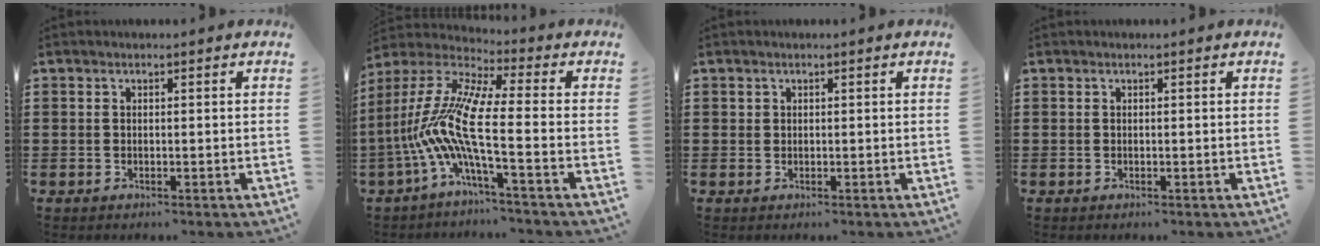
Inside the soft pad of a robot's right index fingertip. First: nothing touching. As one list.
[{"total": 12.2, "force": [-3.2, 2.5, 11.5], "torque": [-0.281, -0.029, -0.076]}, {"total": 0.8, "force": [0.4, 0.6, 0.1], "torque": [-0.003, 0.003, 0.008]}, {"total": 0.0}]